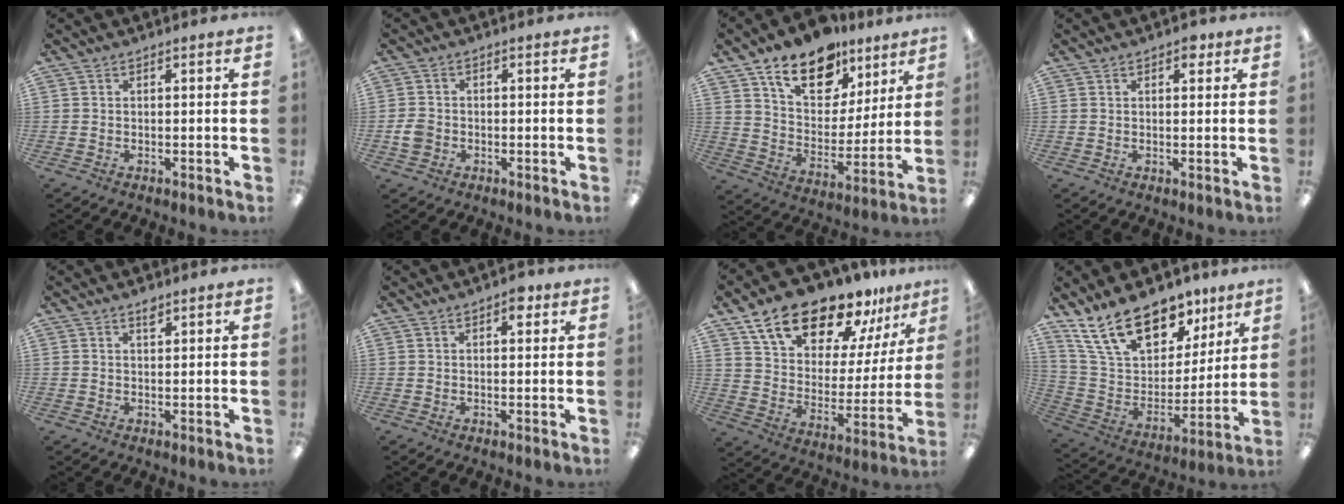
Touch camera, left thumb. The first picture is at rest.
{"total": 3.6, "force": [-0.9, 3.0, 1.8], "torque": [-0.036, 0.006, -0.018]}
{"total": 16.2, "force": [11.2, 9.2, 7.3], "torque": [-0.121, -0.062, 0.201]}
{"total": 2.7, "force": [1.6, 1.6, 1.4], "torque": [-0.013, -0.001, 0.024]}
{"total": 1.8, "force": [1.4, 0.7, 0.8], "torque": [-0.003, -0.007, 0.023]}
{"total": 3.5, "force": [1.9, 1.9, 2.3], "torque": [-0.025, -0.003, 0.028]}
{"total": 20.5, "force": [16.4, 8.7, 8.9], "torque": [-0.156, -0.112, 0.288]}
{"total": 21.3, "force": [14.2, 11.6, 10.8], "torque": [-0.197, -0.079, 0.263]}